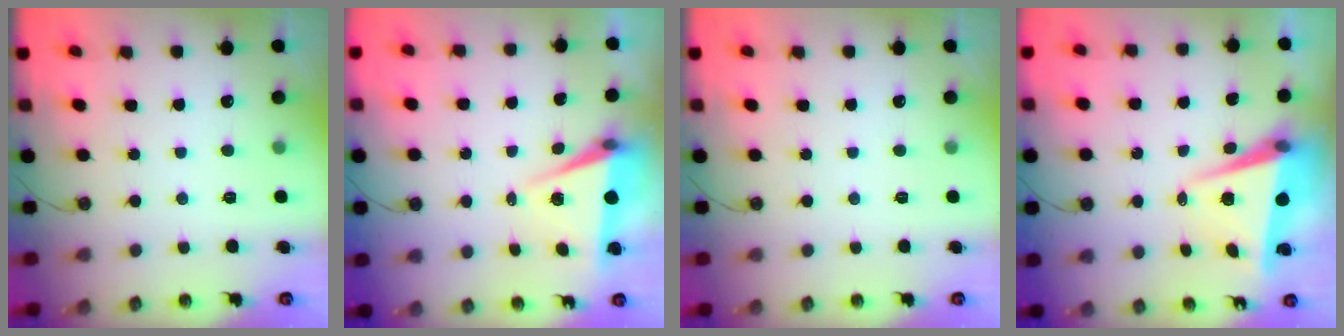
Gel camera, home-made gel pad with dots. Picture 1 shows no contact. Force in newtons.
{"total": 6.9, "press": 5.4, "slide": 4.3}
{"total": 0.0}
{"total": 7.3, "press": 7.2, "slide": 1.3}